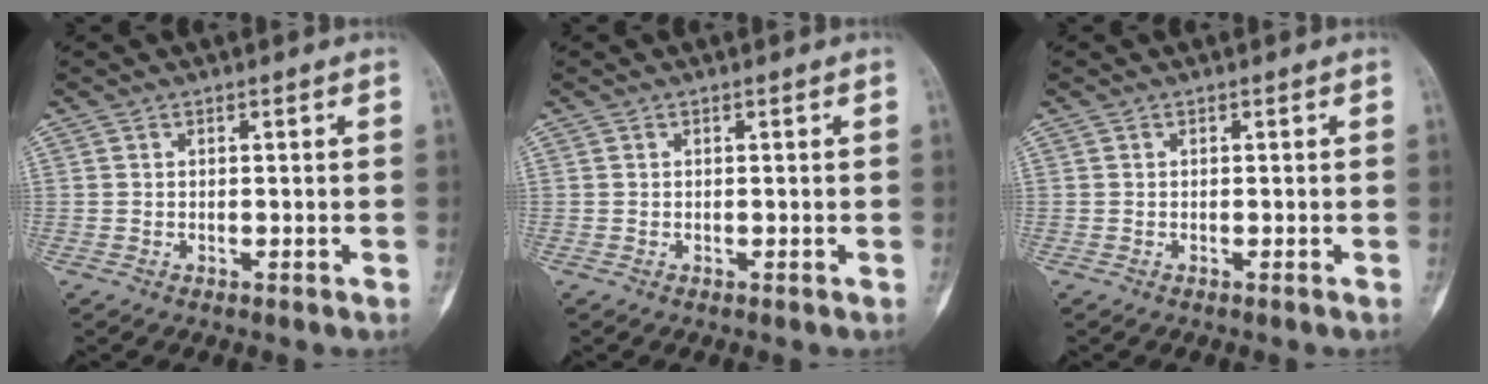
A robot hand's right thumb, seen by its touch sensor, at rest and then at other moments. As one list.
[{"total": 0.0}, {"total": 0.0}]